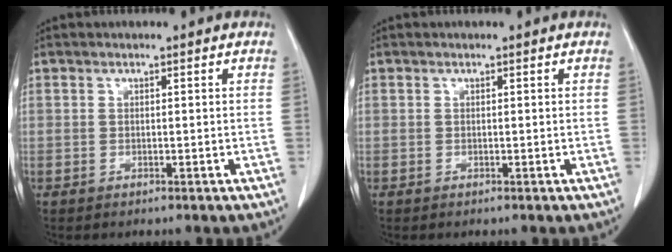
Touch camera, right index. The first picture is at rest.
{"total": 0.0}